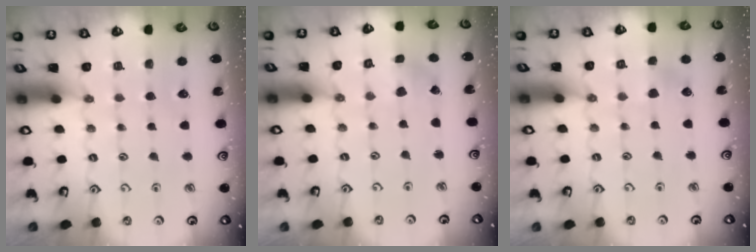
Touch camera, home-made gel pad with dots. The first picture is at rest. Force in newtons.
{"total": 1.1, "press": 1.0, "slide": 0.1}
{"total": 3.4, "press": 3.4, "slide": 0.3}